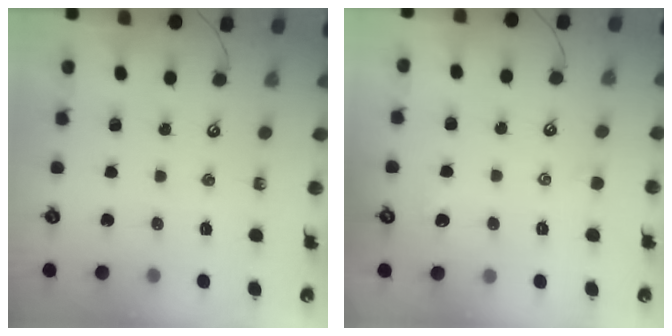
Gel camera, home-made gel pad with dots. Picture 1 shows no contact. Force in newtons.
{"total": 1.8, "press": 1.7, "slide": 0.5}